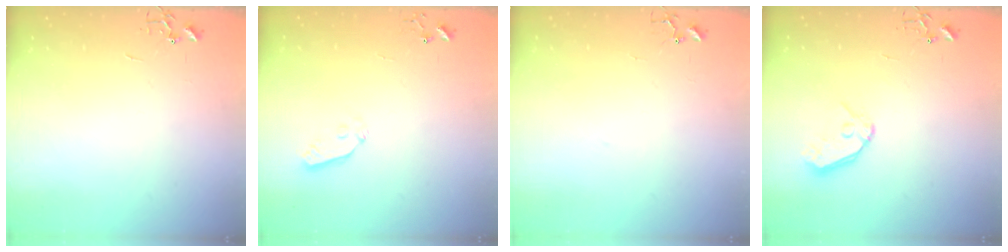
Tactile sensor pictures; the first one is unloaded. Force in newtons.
{"total": 5.0, "press": 4.9, "slide": 0.6}
{"total": 6.1, "press": 6.0, "slide": 0.6}
{"total": 10.5, "press": 10.5, "slide": 1.3}